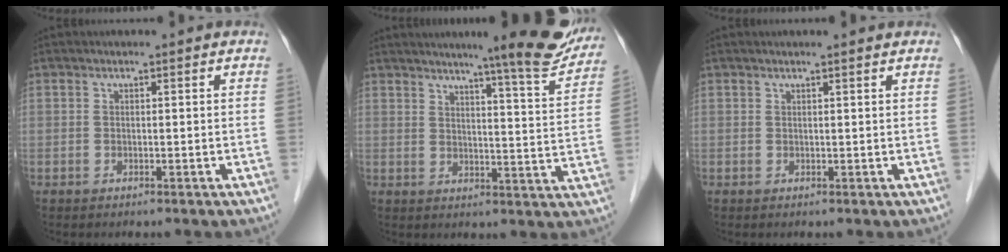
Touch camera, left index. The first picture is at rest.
{"total": 12.8, "force": [10.8, 0.4, 7.0], "torque": [-0.075, -0.021, 0.121]}
{"total": 0.9, "force": [0.8, -0.1, 0.4], "torque": [-0.014, 0.003, 0.015]}